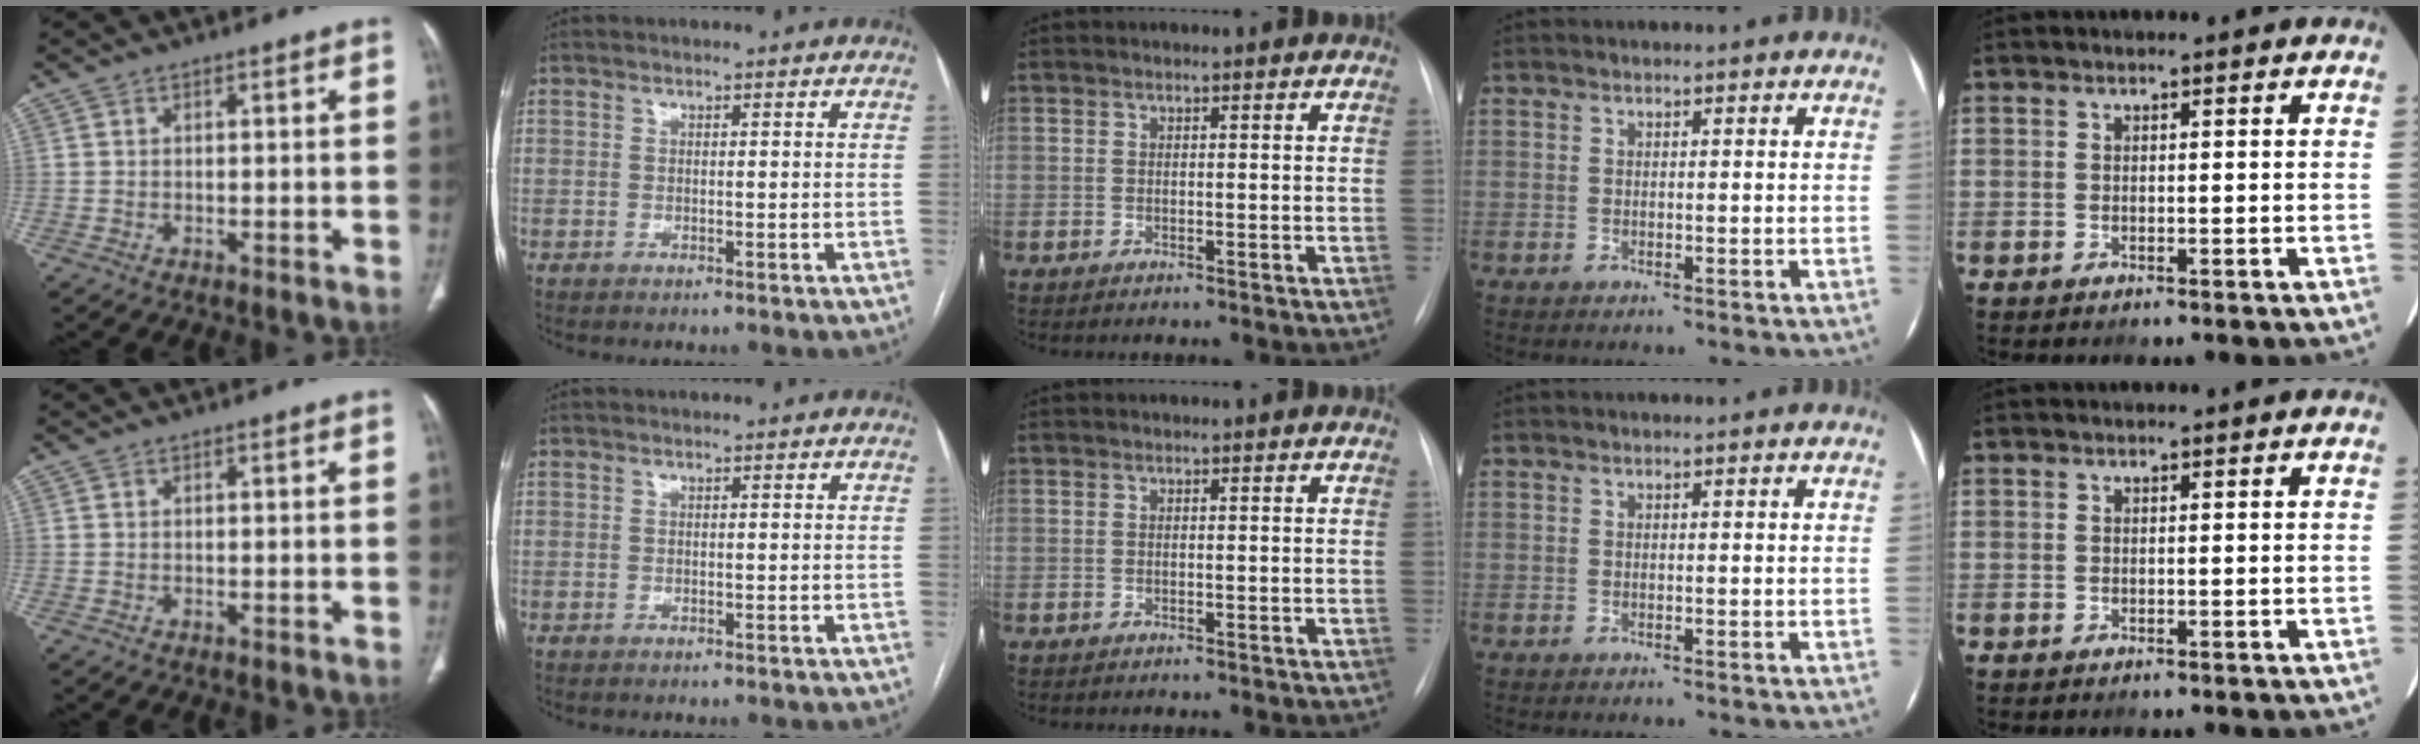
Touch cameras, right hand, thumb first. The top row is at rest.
{}